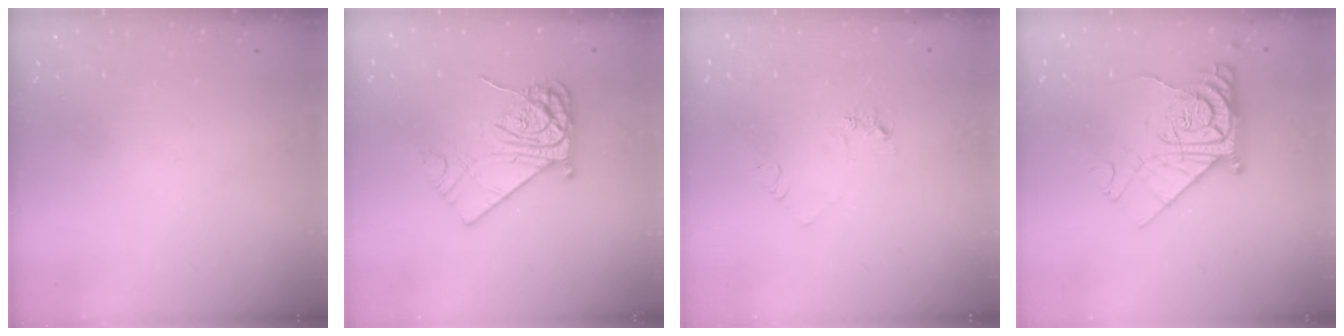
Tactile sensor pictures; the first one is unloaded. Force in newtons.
{"total": 12.8, "press": 12.7, "slide": 1.2}
{"total": 5.1, "press": 5.0, "slide": 0.5}
{"total": 13.8, "press": 13.7, "slide": 1.3}